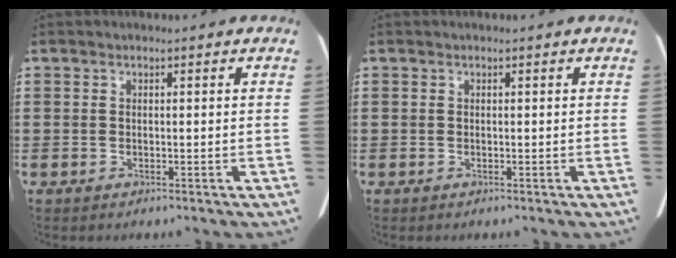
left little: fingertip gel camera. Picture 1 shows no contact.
{"total": 0.0}